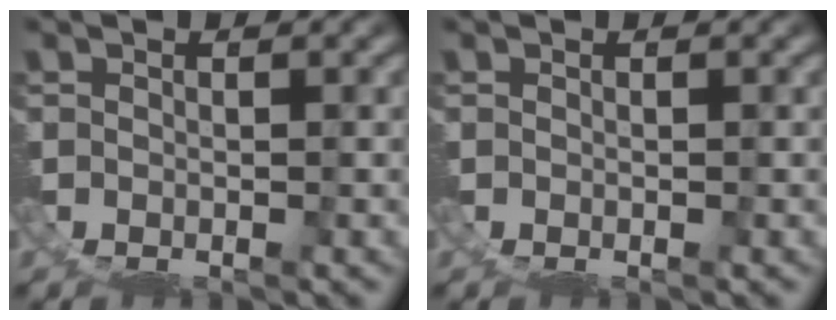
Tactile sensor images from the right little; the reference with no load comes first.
{"total": 0.0}